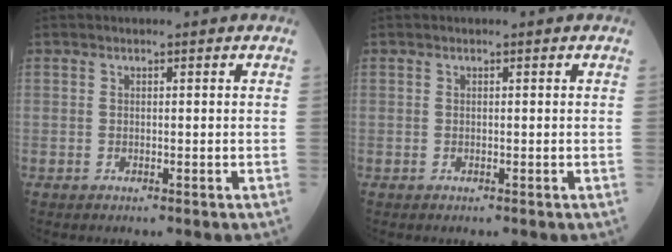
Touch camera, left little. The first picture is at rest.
{"total": 0.0}